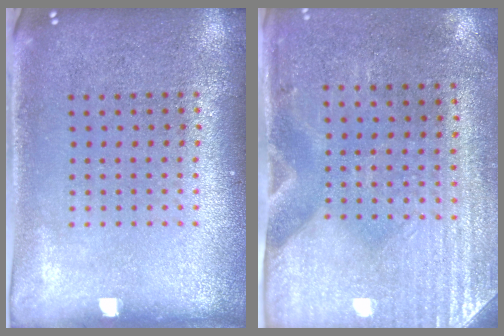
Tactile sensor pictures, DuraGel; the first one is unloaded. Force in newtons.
{"total": 3.0, "press": 2.6, "slide": 1.5}